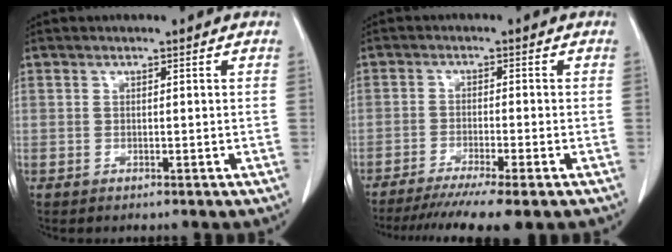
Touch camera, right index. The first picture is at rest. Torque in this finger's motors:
{"motor_torque": [1.08, -1.06, 0.50, 0.12]}